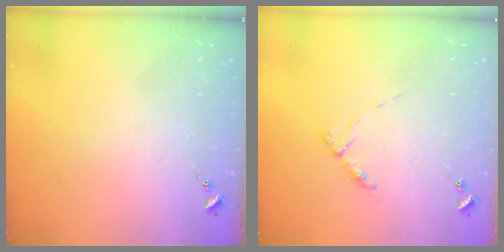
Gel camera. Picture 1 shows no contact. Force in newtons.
{"total": 5.2, "press": 5.1, "slide": 0.6}